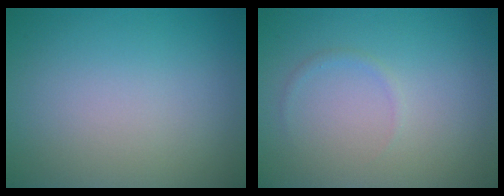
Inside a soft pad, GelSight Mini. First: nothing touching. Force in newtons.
{"total": 0.7, "press": 0.7, "slide": 0.1}